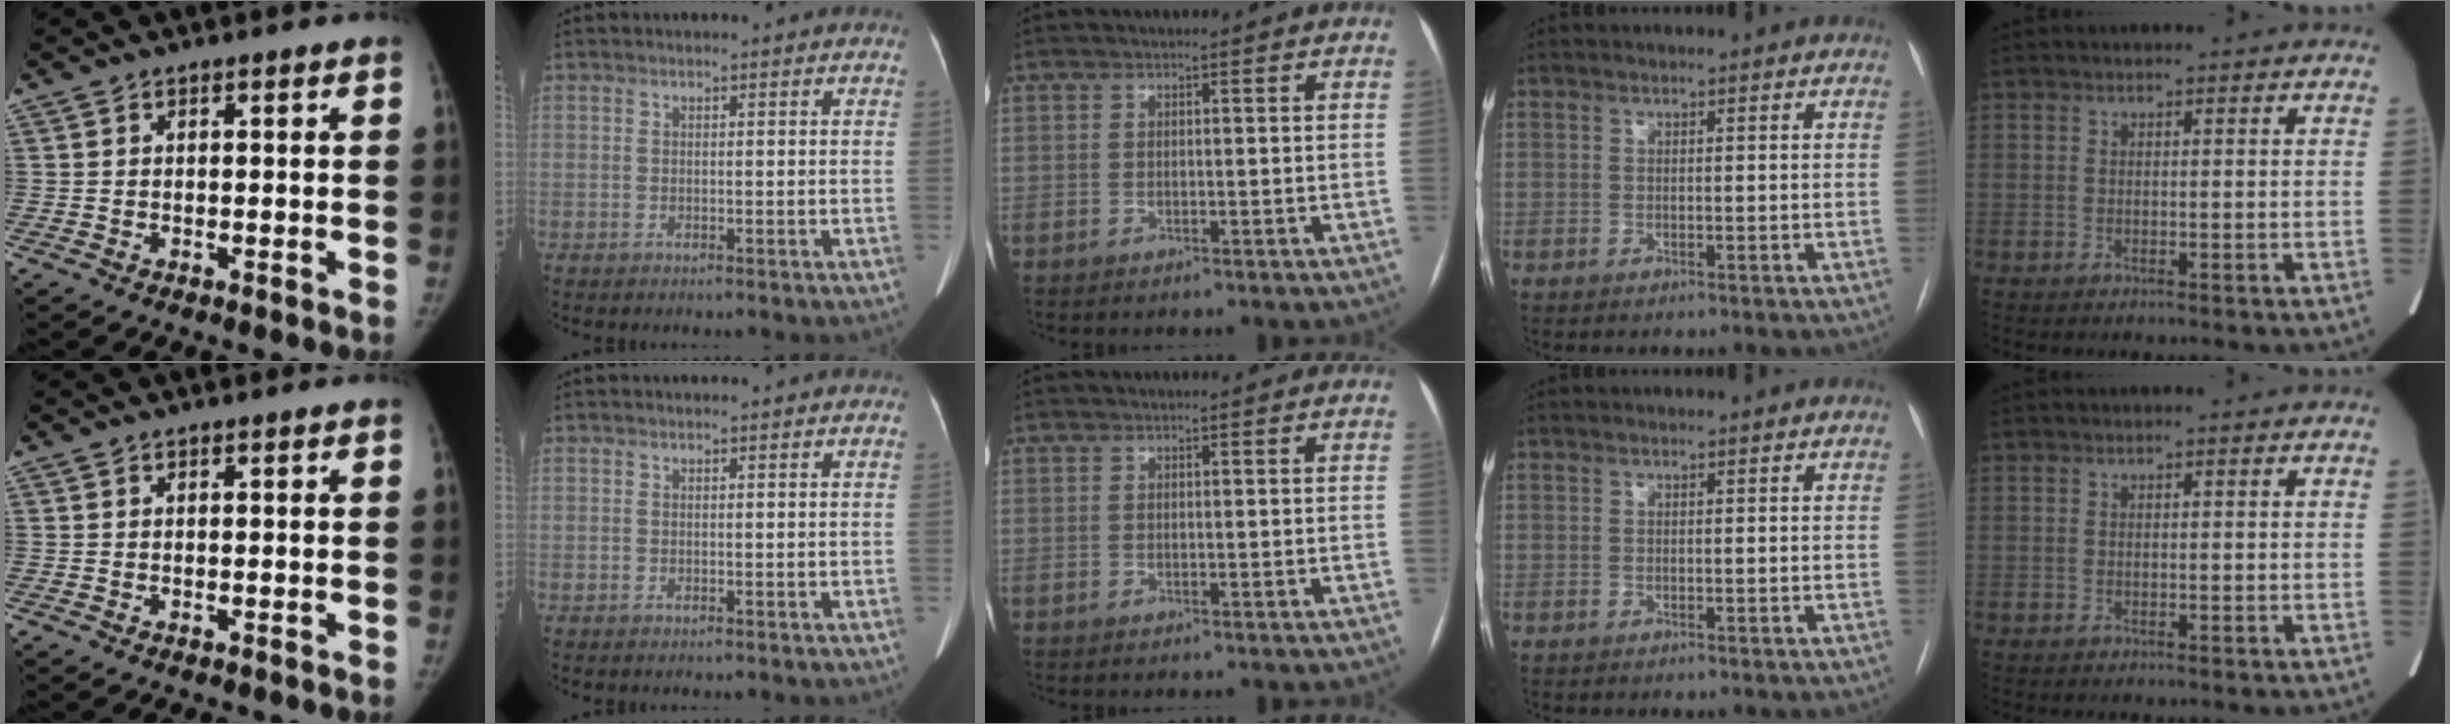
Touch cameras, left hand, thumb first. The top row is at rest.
{}